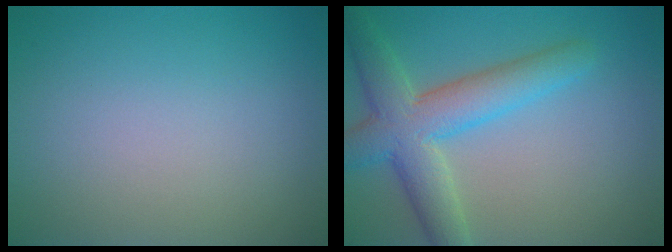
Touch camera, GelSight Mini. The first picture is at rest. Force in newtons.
{"total": 6.3, "press": 6.3, "slide": 0.3}